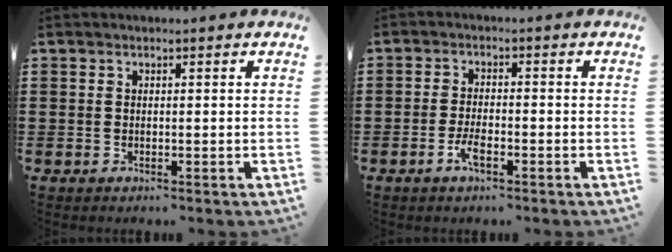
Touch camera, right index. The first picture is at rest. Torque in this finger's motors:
{"motor_torque": [1.12, 1.02, 0.06, 0.02]}